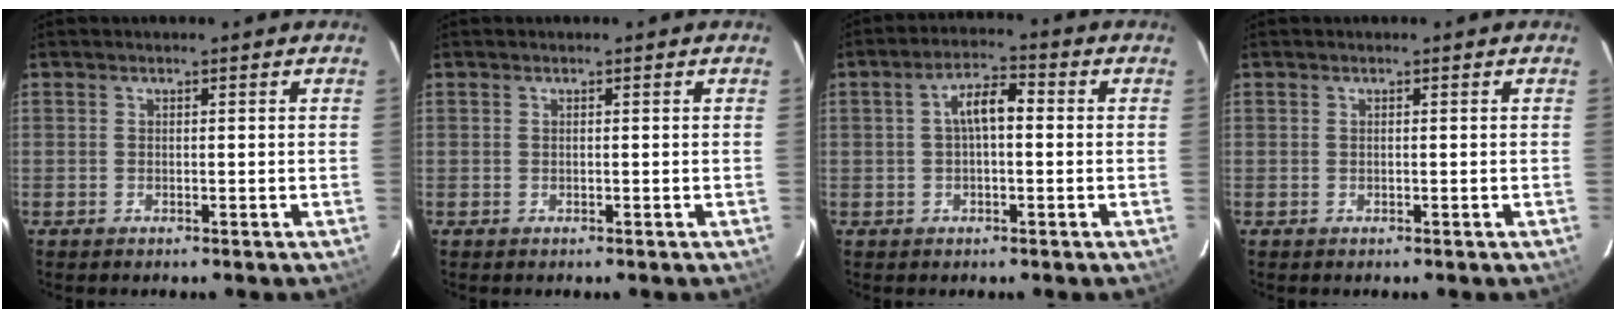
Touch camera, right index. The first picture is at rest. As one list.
[{"total": 0.0}, {"total": 5.3, "force": [0.2, 2.2, 4.8], "torque": [-0.089, 0.018, 0.004]}, {"total": 0.0}]